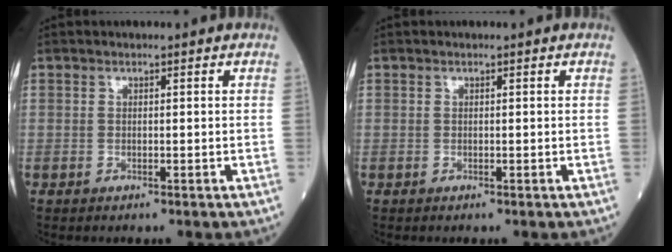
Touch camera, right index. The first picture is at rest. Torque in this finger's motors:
{"motor_torque": [-0.03, -0.07, -0.03, -0.01]}